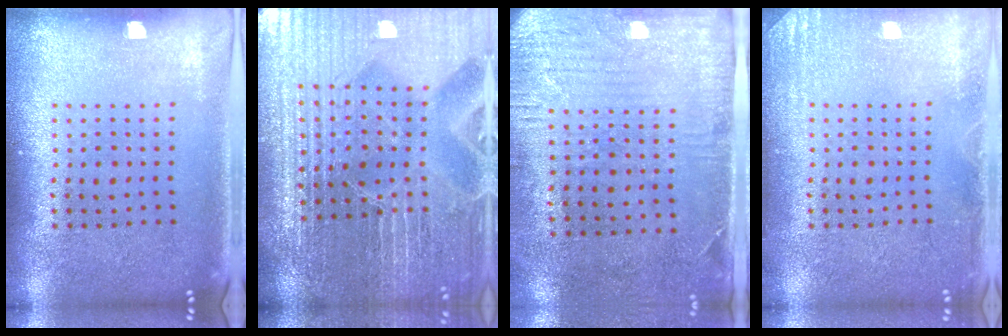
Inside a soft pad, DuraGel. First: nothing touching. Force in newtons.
{"total": 5.3, "press": 5.1, "slide": 1.7}
{"total": 2.9, "press": 2.3, "slide": 1.7}
{"total": 1.8, "press": 1.8, "slide": 0.2}